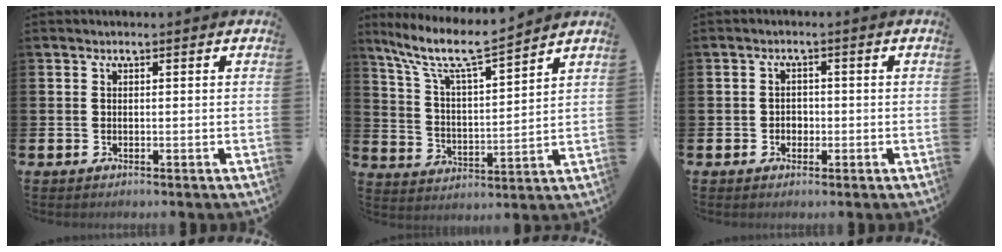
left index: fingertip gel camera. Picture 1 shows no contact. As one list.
[{"total": 9.0, "force": [7.8, 0.9, 4.3], "torque": [-0.120, -0.046, 0.132]}, {"total": 1.7, "force": [-0.5, 1.5, 0.6], "torque": [-0.006, 0.002, -0.014]}]